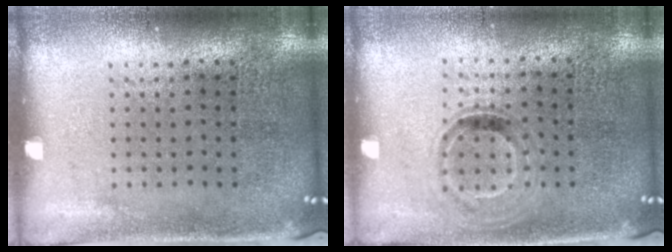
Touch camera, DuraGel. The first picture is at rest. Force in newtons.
{"total": 1.0, "press": 0.8, "slide": 0.6}